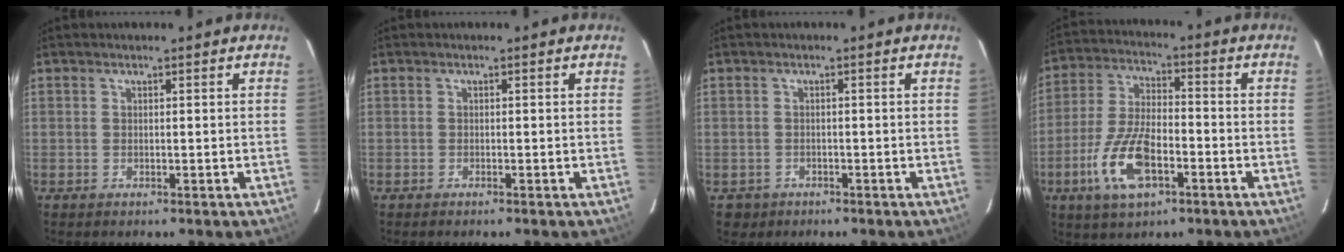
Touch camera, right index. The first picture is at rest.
{"total": 1.0, "force": [-0.8, 0.0, 0.5], "torque": [-0.011, -0.002, -0.010]}
{"total": 2.4, "force": [-1.2, 2.0, -0.1], "torque": [-0.002, 0.008, -0.020]}
{"total": 11.4, "force": [-4.9, 4.3, 9.4], "torque": [-0.204, 0.000, -0.090]}